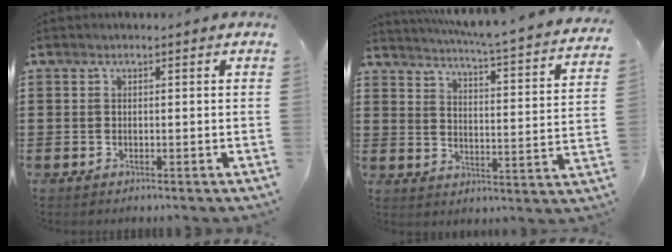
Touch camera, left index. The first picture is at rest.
{"total": 4.3, "force": [3.8, -0.9, 1.7], "torque": [-0.055, -0.042, 0.054]}